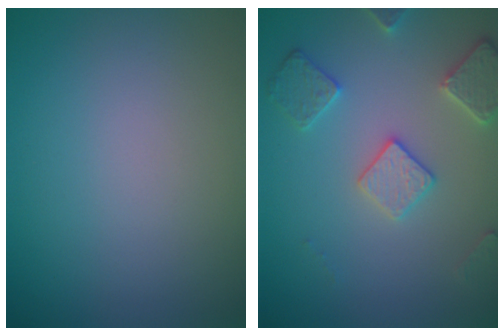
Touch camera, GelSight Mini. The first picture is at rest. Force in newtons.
{"total": 3.5, "press": 3.3, "slide": 1.2}